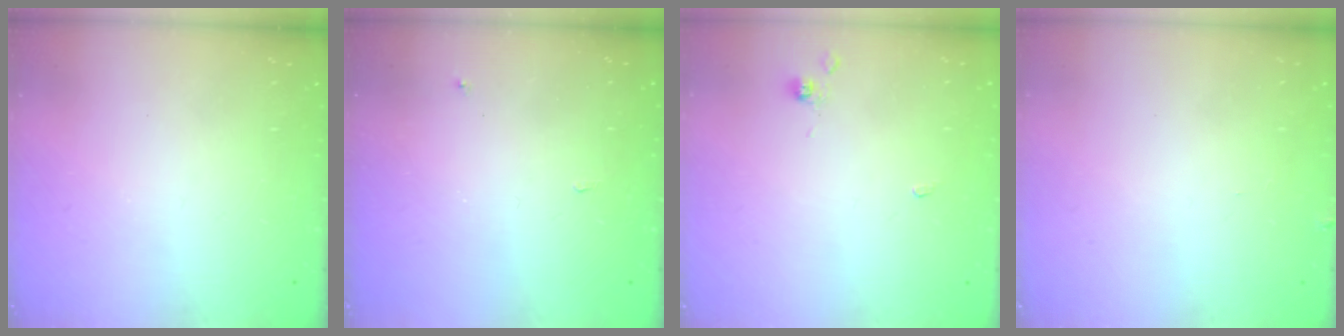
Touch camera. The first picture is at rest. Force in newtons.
{"total": 4.8, "press": 4.7, "slide": 0.4}
{"total": 0.0}
{"total": 0.0}